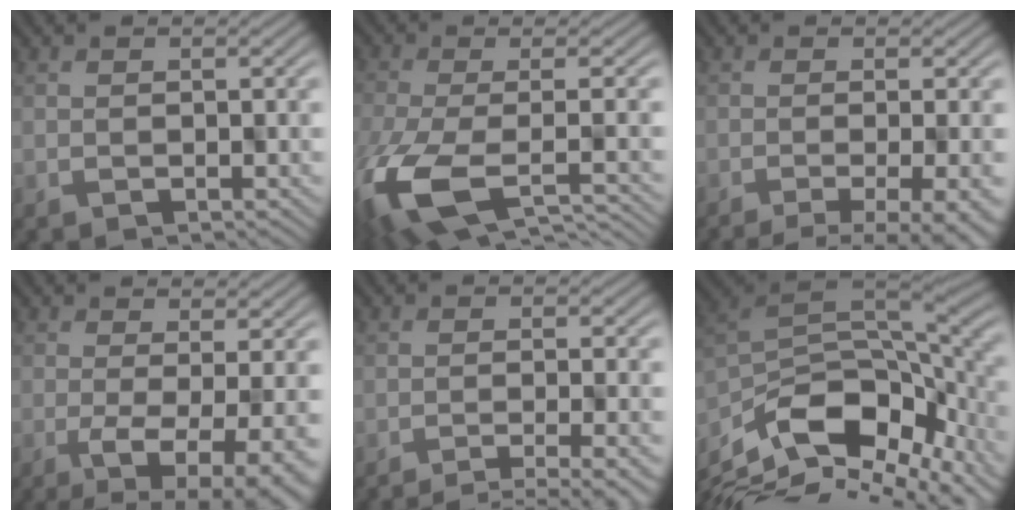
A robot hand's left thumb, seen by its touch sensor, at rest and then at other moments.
{"total": 12.6, "force": [-5.6, 5.3, 9.9], "torque": [-0.244, -0.047, -0.089]}
{"total": 9.4, "force": [-6.9, 1.7, 6.1], "torque": [-0.091, -0.009, -0.076]}
{"total": 9.1, "force": [-3.9, 2.5, 7.8], "torque": [-0.112, -0.014, -0.040]}
{"total": 5.4, "force": [-3.9, 0.5, 3.7], "torque": [-0.054, 0.009, -0.054]}
{"total": 12.6, "force": [-5.8, 6.2, 9.2], "torque": [-0.219, -0.024, -0.096]}